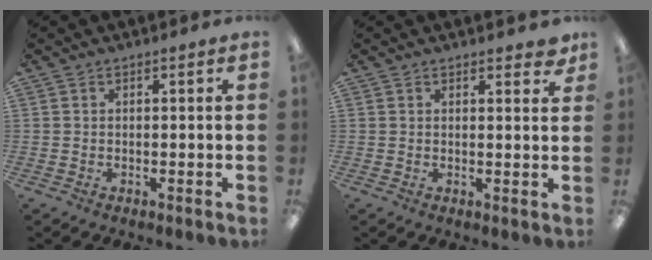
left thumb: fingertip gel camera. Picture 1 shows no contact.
{"total": 2.4, "force": [2.0, 0.8, 1.1], "torque": [0.000, -0.010, 0.031]}